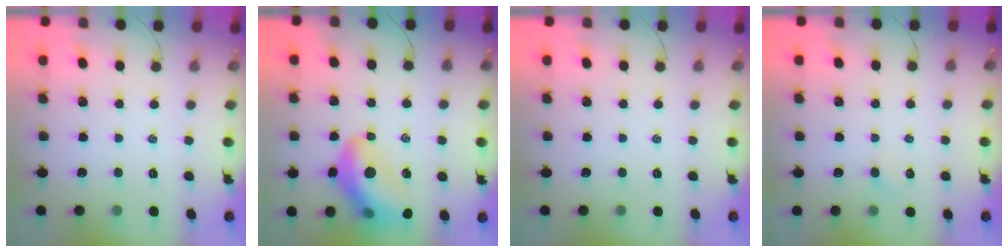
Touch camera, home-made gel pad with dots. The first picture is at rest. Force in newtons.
{"total": 15.9, "press": 15.3, "slide": 4.2}
{"total": 0.0}
{"total": 1.3, "press": 1.2, "slide": 0.5}